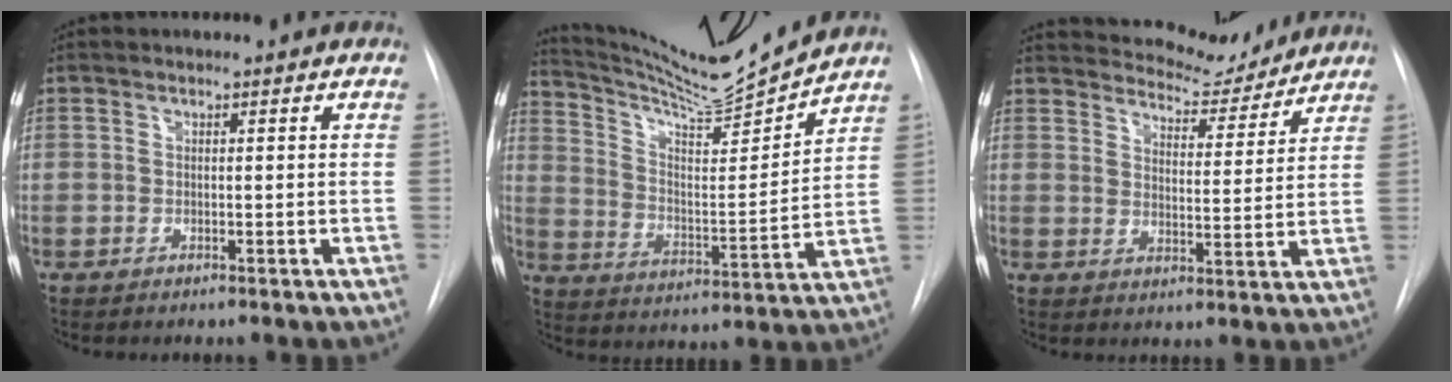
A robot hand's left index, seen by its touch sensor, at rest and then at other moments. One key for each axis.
{"total": 14.0, "fx": 13.5, "fy": -1.5, "fz": 3.5, "tx": -0.072, "ty": -0.038, "tz": 0.226}
{"total": 9.1, "fx": 8.8, "fy": 2.2, "fz": 1.2, "tx": -0.015, "ty": -0.014, "tz": 0.122}